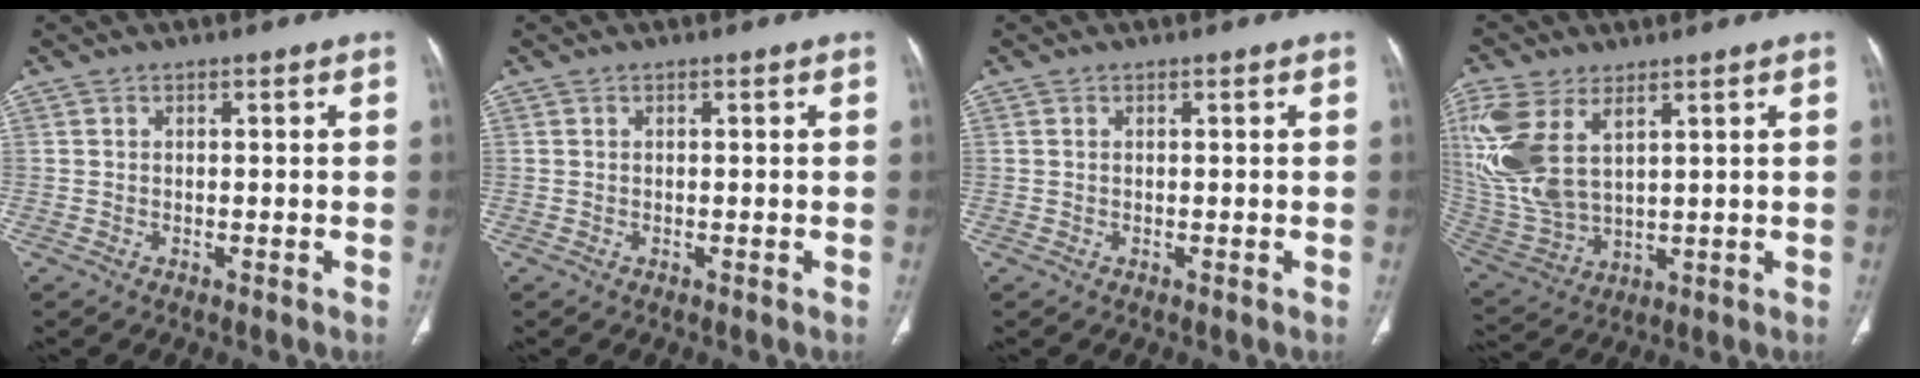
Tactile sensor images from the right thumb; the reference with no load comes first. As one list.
[{"total": 0.0}, {"total": 0.0}, {"total": 16.0, "force": [6.1, 8.7, 12.0], "torque": [-0.280, -0.014, 0.137]}]